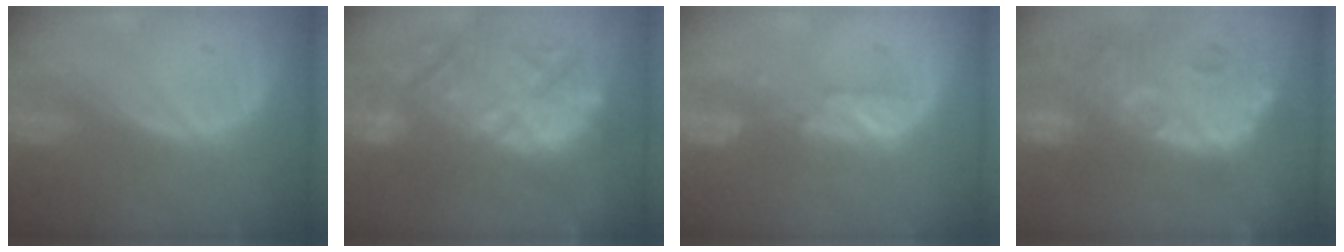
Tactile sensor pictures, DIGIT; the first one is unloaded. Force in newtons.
{"total": 12.6, "press": 12.0, "slide": 3.8}
{"total": 3.7, "press": 3.6, "slide": 0.8}
{"total": 14.4, "press": 12.6, "slide": 7.1}